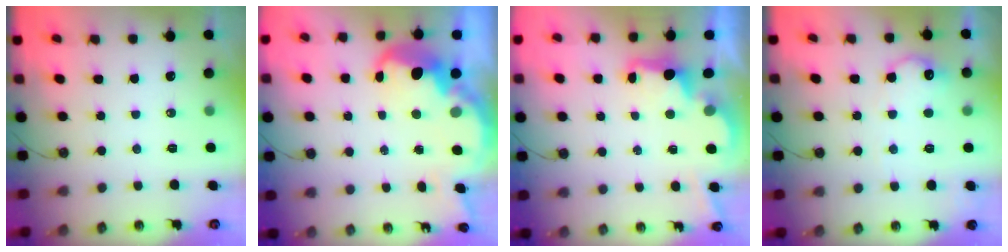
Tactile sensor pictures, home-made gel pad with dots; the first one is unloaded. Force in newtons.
{"total": 8.2, "press": 8.2, "slide": 0.5}
{"total": 2.5, "press": 2.3, "slide": 0.8}
{"total": 10.3, "press": 10.3, "slide": 0.3}